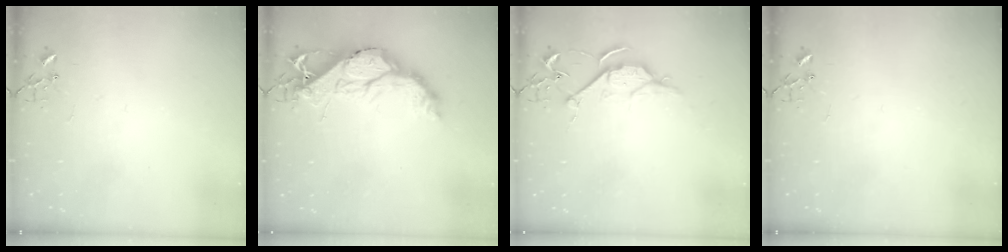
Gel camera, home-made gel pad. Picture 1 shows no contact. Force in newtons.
{"total": 18.0, "press": 17.9, "slide": 1.7}
{"total": 7.9, "press": 7.8, "slide": 0.9}
{"total": 0.0}